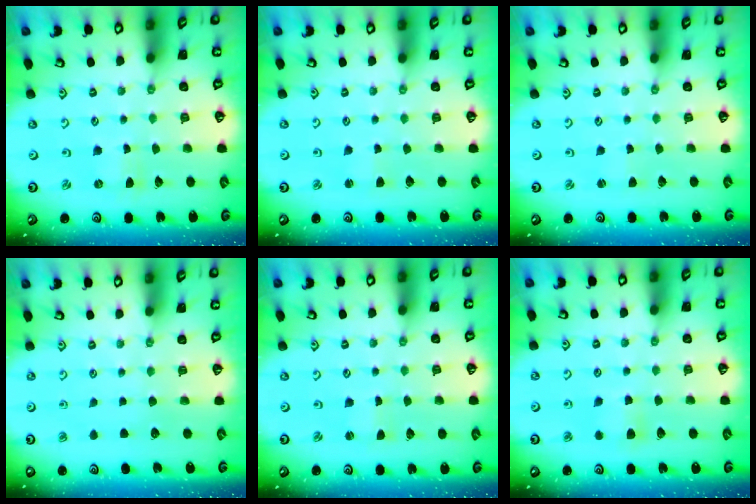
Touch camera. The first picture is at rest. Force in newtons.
{"total": 1.6, "press": 1.6, "slide": 0.3}
{"total": 0.9, "press": 0.8, "slide": 0.1}
{"total": 0.0}
{"total": 0.0}
{"total": 5.2, "press": 5.2, "slide": 0.6}